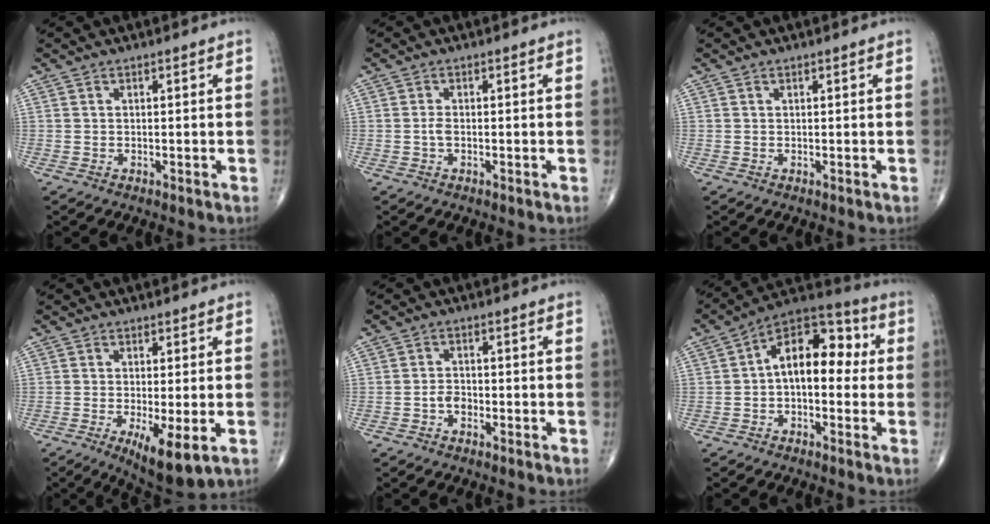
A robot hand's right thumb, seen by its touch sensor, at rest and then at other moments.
{"total": 1.1, "force": [-0.3, 0.5, 1.0], "torque": [-0.021, 0.000, -0.007]}
{"total": 0.0}
{"total": 8.2, "force": [-2.4, 2.3, 7.5], "torque": [-0.121, -0.023, -0.035]}
{"total": 2.3, "force": [-1.0, 1.6, 1.3], "torque": [-0.012, 0.010, -0.022]}
{"total": 13.7, "force": [0.8, 8.1, 11.0], "torque": [-0.126, 0.039, -0.006]}